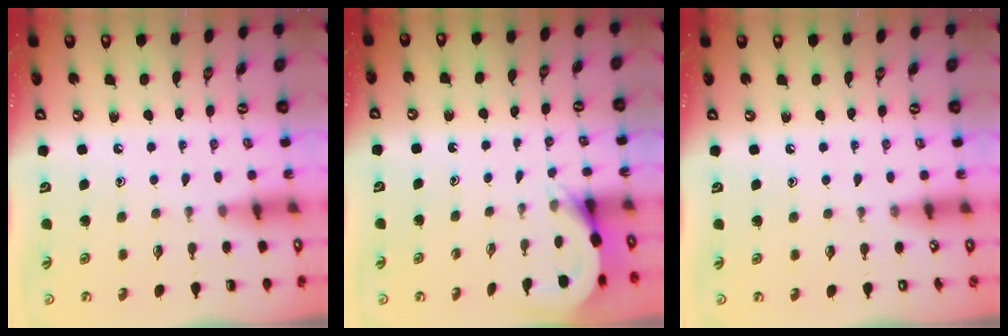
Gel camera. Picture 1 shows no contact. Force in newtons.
{"total": 3.3, "press": 3.3, "slide": 0.2}
{"total": 3.3, "press": 3.2, "slide": 0.5}